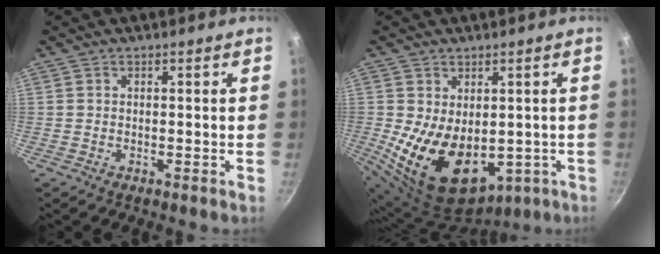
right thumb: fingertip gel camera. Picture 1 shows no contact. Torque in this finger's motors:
{"motor_torque": [-0.16, 1.65, 1.59, -0.76, 0.24]}